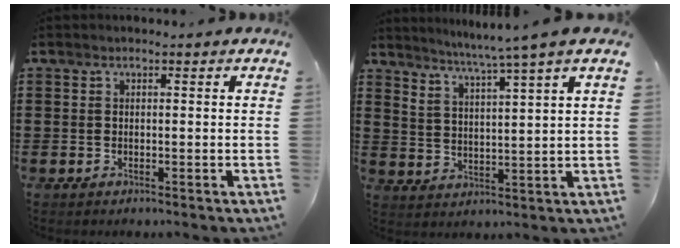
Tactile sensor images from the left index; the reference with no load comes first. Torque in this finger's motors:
{"motor_torque": [1.51, -0.63, 0.49, 0.15]}